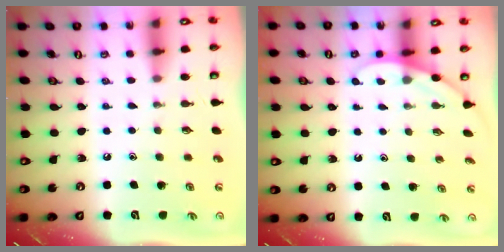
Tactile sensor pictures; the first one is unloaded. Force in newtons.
{"total": 2.8, "press": 2.8, "slide": 0.2}